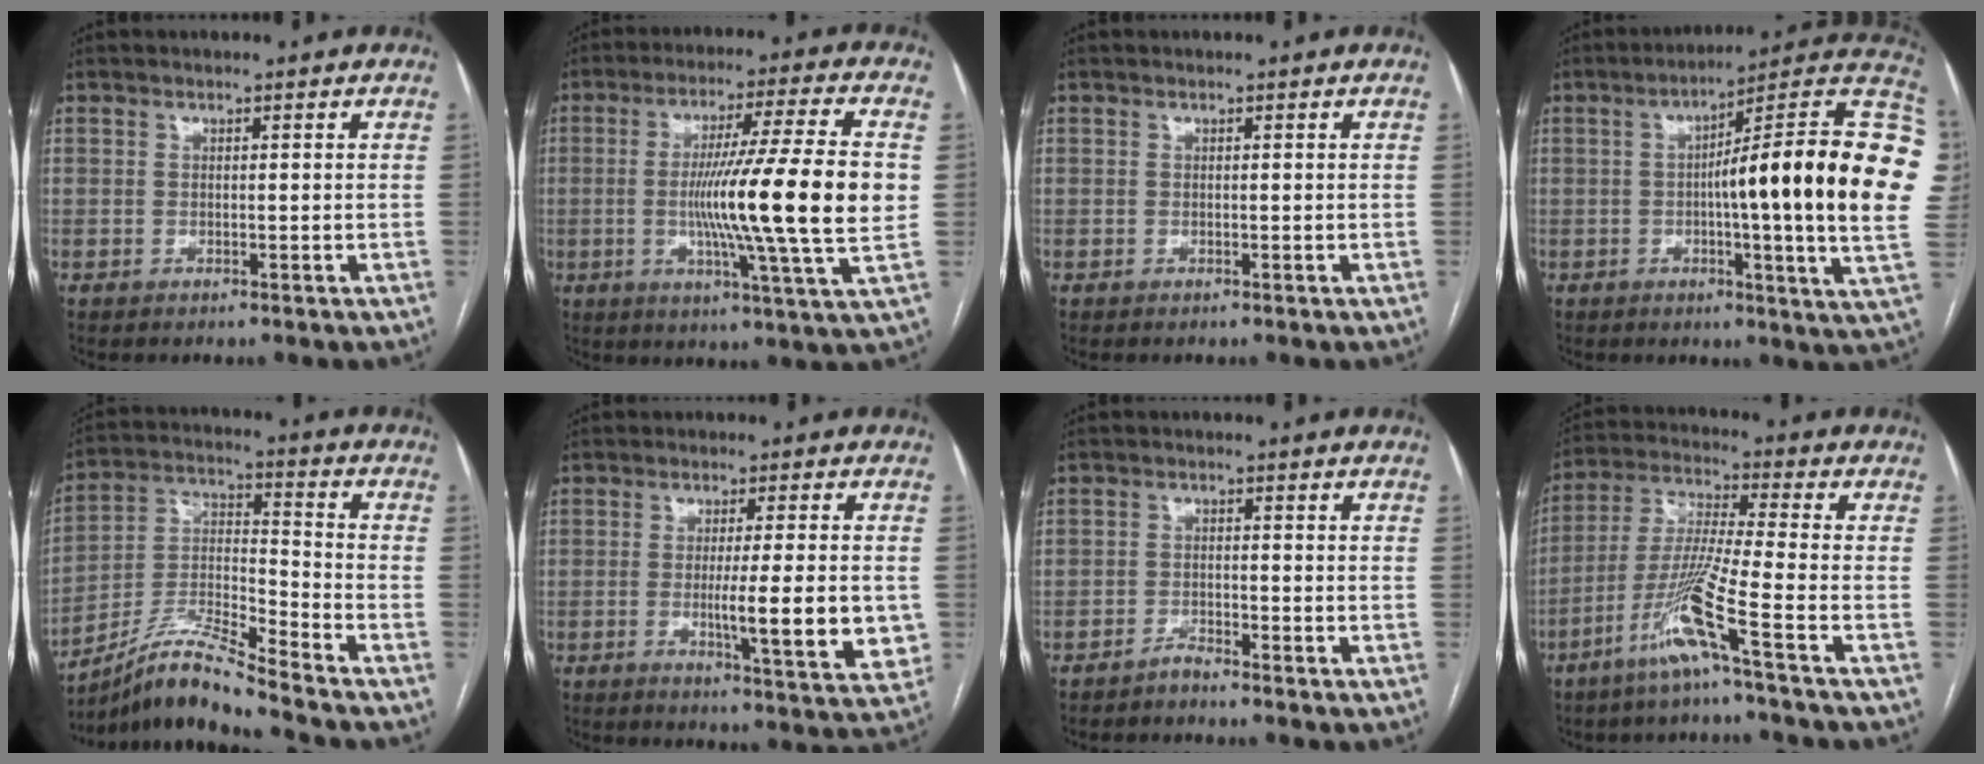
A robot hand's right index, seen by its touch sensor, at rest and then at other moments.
{"total": 18.6, "force": [-0.6, -1.3, 18.5], "torque": [-0.300, -0.008, -0.022]}
{"total": 0.0}
{"total": 26.7, "force": [1.3, 1.0, 26.6], "torque": [-0.265, 0.041, 0.010]}
{"total": 11.1, "force": [-9.8, -1.1, 5.2], "torque": [-0.110, 0.004, -0.182]}
{"total": 10.8, "force": [-1.5, 1.3, 10.6], "torque": [-0.144, -0.017, -0.020]}
{"total": 1.6, "force": [-1.5, -0.2, 0.2], "torque": [-0.001, -0.002, -0.029]}
{"total": 10.5, "force": [-5.7, -1.8, 8.7], "torque": [-0.179, -0.017, -0.120]}